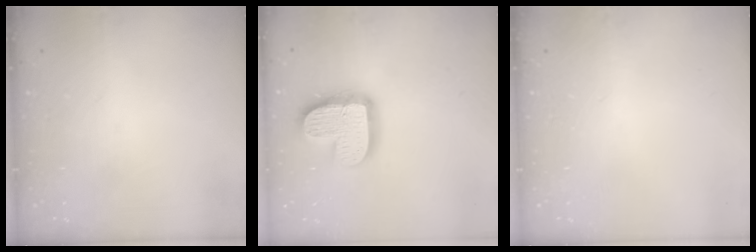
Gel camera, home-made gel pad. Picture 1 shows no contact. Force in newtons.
{"total": 17.0, "press": 17.0, "slide": 1.4}
{"total": 0.0}